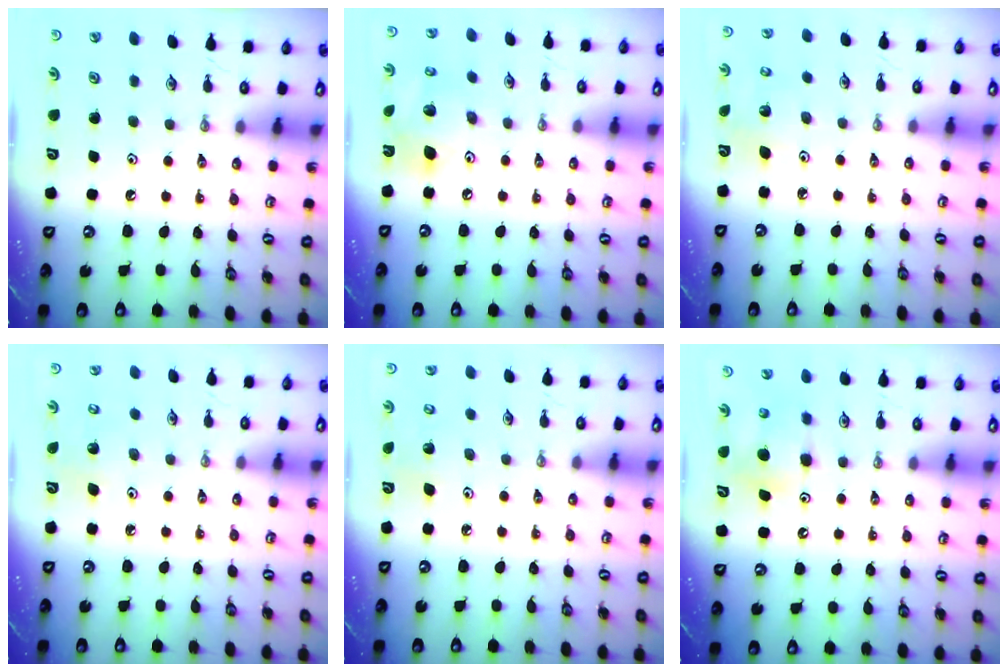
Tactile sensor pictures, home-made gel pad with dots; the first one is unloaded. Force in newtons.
{"total": 12.6, "press": 12.5, "slide": 2.2}
{"total": 3.1, "press": 3.1, "slide": 0.1}
{"total": 5.3, "press": 5.3, "slide": 0.5}
{"total": 5.1, "press": 4.7, "slide": 1.9}
{"total": 7.8, "press": 7.8, "slide": 0.9}